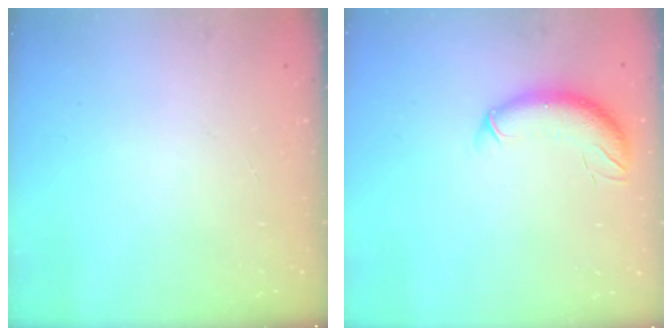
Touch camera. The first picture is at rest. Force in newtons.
{"total": 10.5, "press": 10.3, "slide": 1.9}